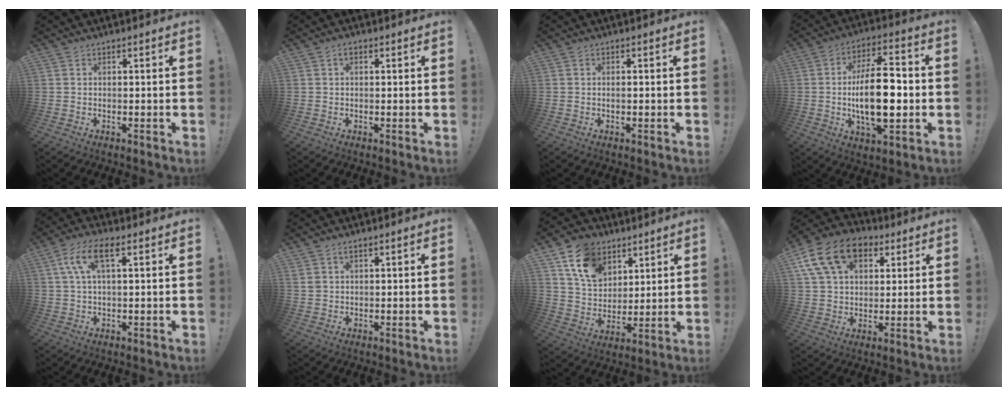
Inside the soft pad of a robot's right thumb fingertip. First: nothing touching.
{"total": 1.5, "force": [0.5, 0.8, 1.1], "torque": [-0.023, 0.003, 0.009]}
{"total": 0.9, "force": [-0.3, 0.0, 0.8], "torque": [-0.014, -0.002, -0.006]}
{"total": 18.1, "force": [-1.7, 7.5, 16.4], "torque": [-0.290, 0.000, -0.035]}
{"total": 9.1, "force": [3.2, 3.3, 7.9], "torque": [-0.145, 0.006, 0.061]}
{"total": 2.4, "force": [1.5, 1.1, 1.5], "torque": [-0.023, -0.004, 0.027]}
{"total": 14.5, "force": [8.2, 10.3, 6.0], "torque": [-0.111, -0.035, 0.163]}
{"total": 17.1, "force": [7.5, 11.6, 10.1], "torque": [-0.168, -0.026, 0.139]}